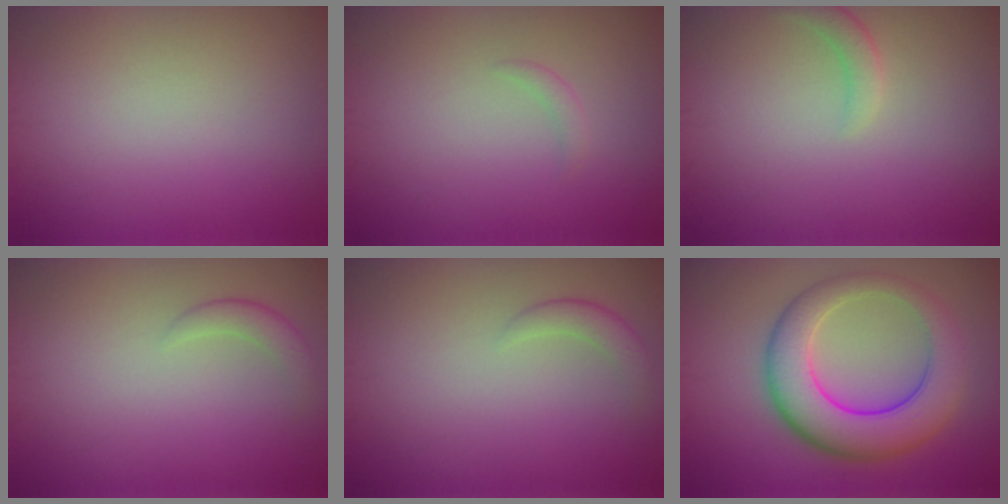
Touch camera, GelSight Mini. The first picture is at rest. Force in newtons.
{"total": 0.8, "press": 0.8, "slide": 0.0}
{"total": 1.6, "press": 1.5, "slide": 0.2}
{"total": 1.6, "press": 1.6, "slide": 0.1}
{"total": 1.6, "press": 1.6, "slide": 0.1}
{"total": 8.5, "press": 8.5, "slide": 0.1}